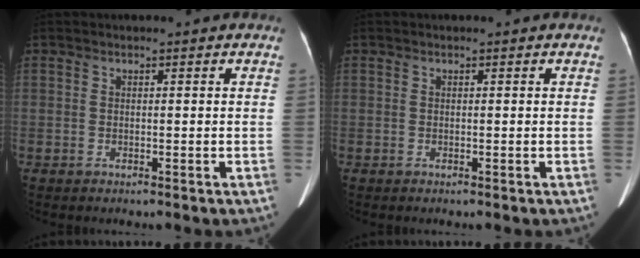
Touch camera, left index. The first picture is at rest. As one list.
[{"total": 0.0}]